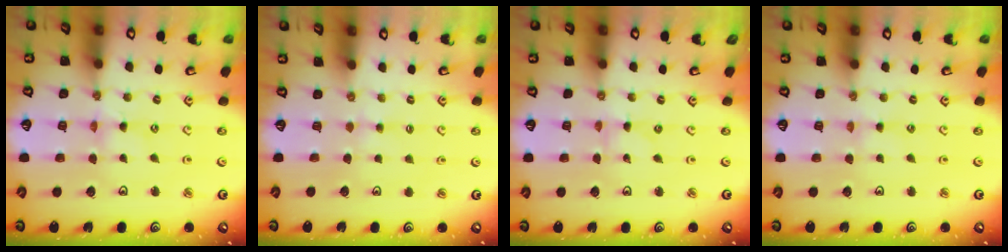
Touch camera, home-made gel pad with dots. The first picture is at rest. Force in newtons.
{"total": 2.7, "press": 2.7, "slide": 0.4}
{"total": 0.0}
{"total": 0.8, "press": 0.8, "slide": 0.3}